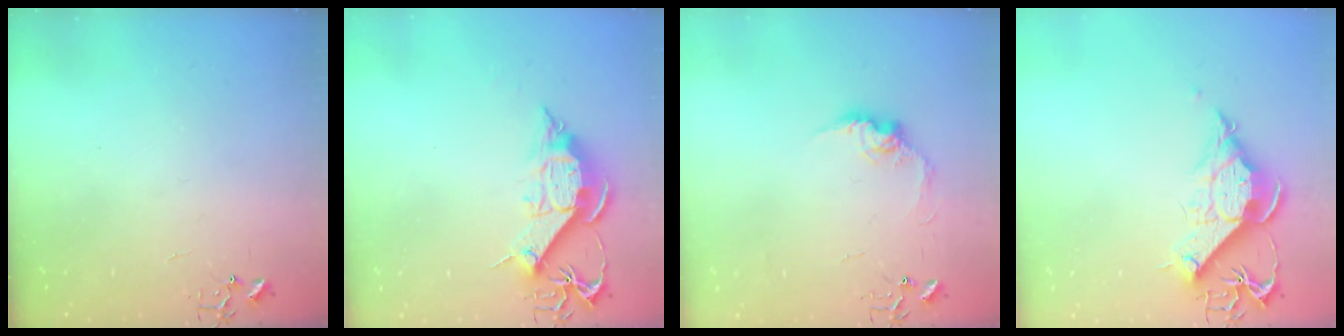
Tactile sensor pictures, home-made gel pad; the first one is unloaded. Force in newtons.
{"total": 11.4, "press": 11.3, "slide": 1.1}
{"total": 10.1, "press": 10.0, "slide": 0.5}
{"total": 13.2, "press": 13.1, "slide": 1.6}